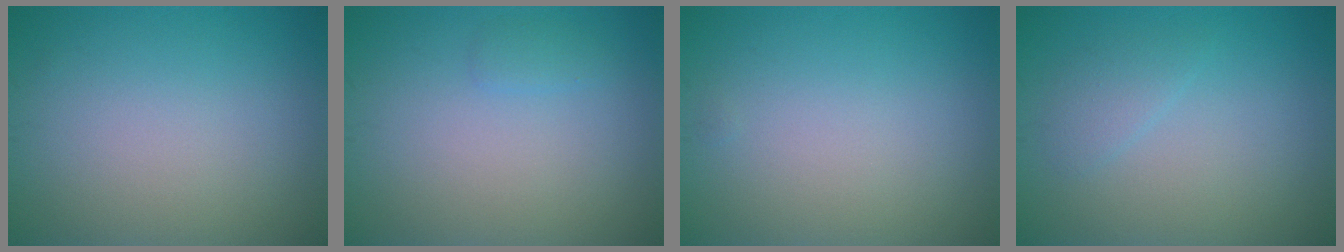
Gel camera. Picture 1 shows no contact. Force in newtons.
{"total": 0.8, "press": 0.8, "slide": 0.1}
{"total": 0.0}
{"total": 1.3, "press": 1.3, "slide": 0.1}